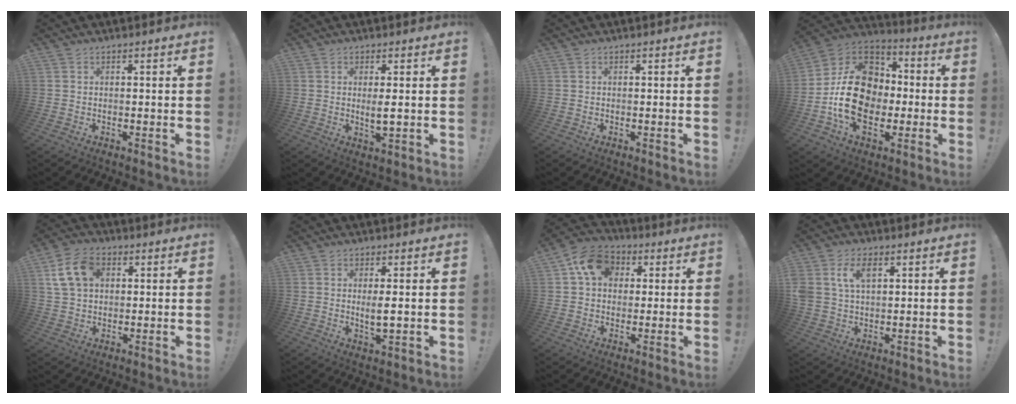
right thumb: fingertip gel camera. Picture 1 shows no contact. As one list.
[{"total": 3.7, "force": [0.5, 0.9, 3.5], "torque": [-0.055, -0.007, 0.007]}, {"total": 0.0}, {"total": 21.2, "force": [-3.3, 16.3, 13.1], "torque": [-0.215, 0.033, -0.038]}, {"total": 11.6, "force": [3.7, 8.1, 7.5], "torque": [-0.138, 0.003, 0.073]}, {"total": 4.1, "force": [0.5, 1.1, 3.9], "torque": [-0.063, -0.007, 0.007]}, {"total": 12.0, "force": [3.9, 9.3, 6.4], "torque": [-0.103, 0.005, 0.079]}, {"total": 7.8, "force": [3.0, 4.9, 5.3], "torque": [-0.107, 0.000, 0.052]}]